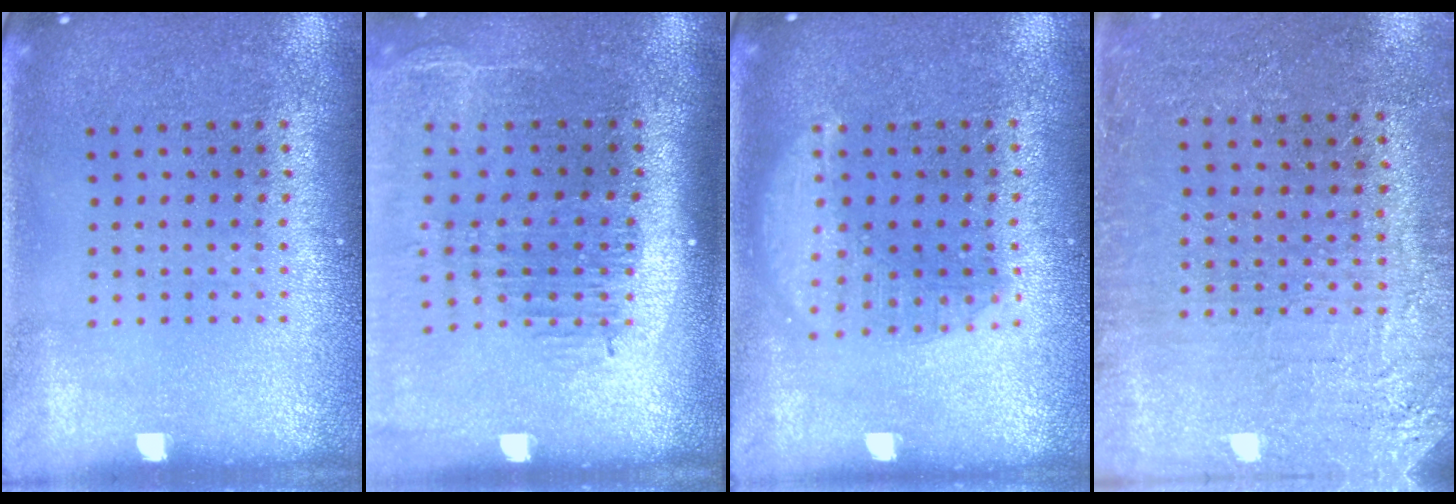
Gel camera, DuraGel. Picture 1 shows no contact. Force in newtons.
{"total": 2.4, "press": 1.9, "slide": 1.4}
{"total": 1.4, "press": 1.4, "slide": 0.1}
{"total": 2.7, "press": 2.7, "slide": 0.4}